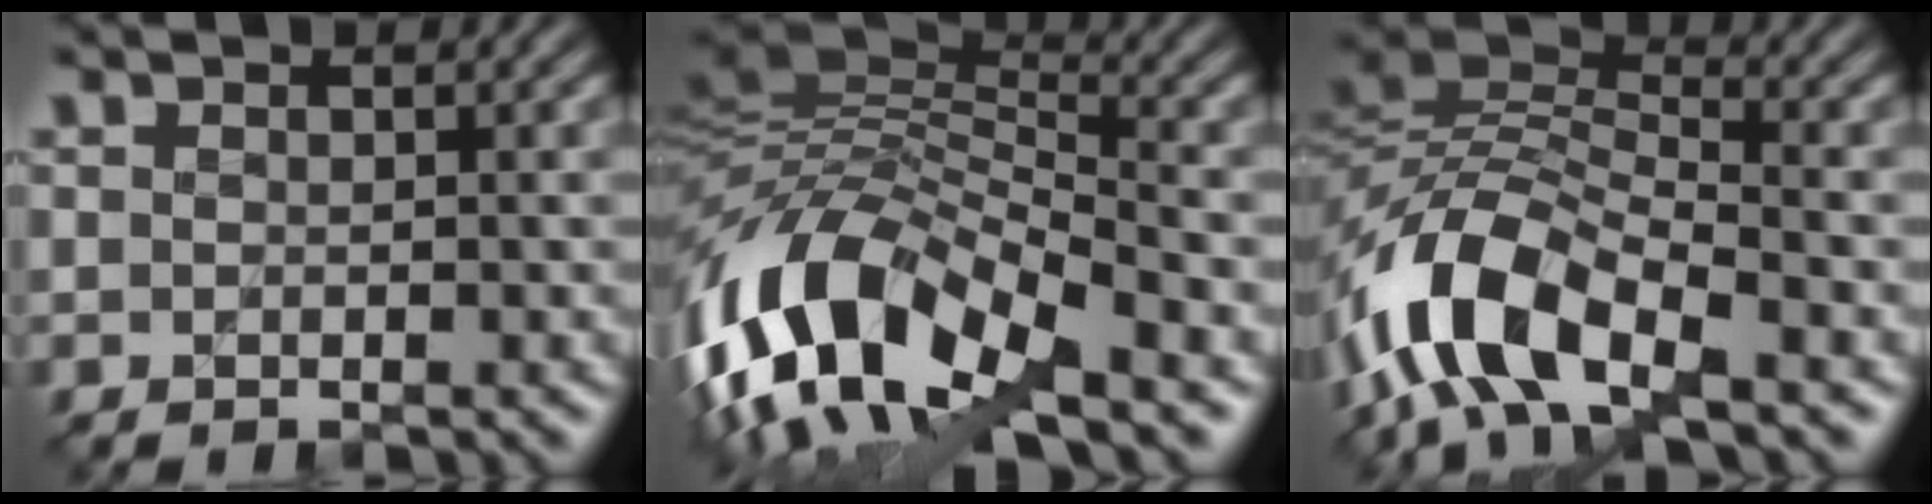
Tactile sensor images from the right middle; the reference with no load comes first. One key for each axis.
{"total": 12.5, "fx": -5.8, "fy": 5.5, "fz": 9.6, "tx": -0.185, "ty": 0.015, "tz": -0.115}
{"total": 9.5, "fx": -5.4, "fy": 4.3, "fz": 6.6, "tx": -0.133, "ty": 0.010, "tz": -0.112}